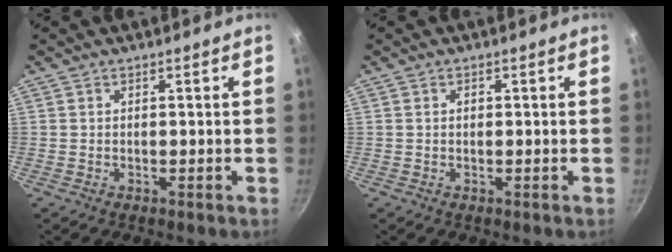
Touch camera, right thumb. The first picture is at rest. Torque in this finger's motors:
{"motor_torque": [0.40, 0.38, 0.41, -0.25, -0.03]}